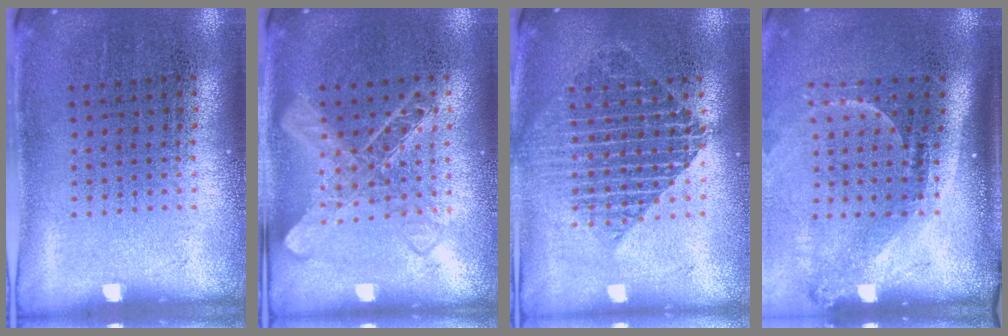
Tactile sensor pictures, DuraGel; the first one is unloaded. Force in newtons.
{"total": 1.5, "press": 1.5, "slide": 0.3}
{"total": 1.9, "press": 1.5, "slide": 1.1}
{"total": 2.2, "press": 1.5, "slide": 1.6}